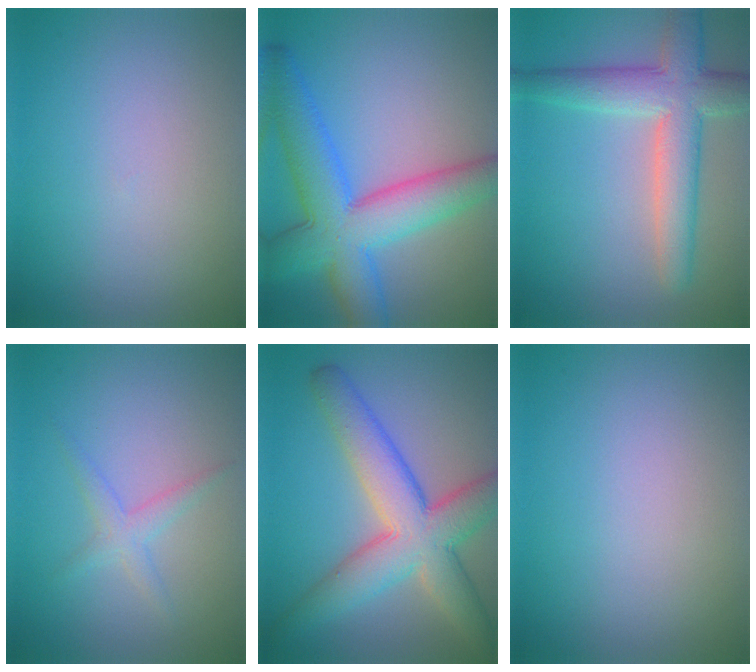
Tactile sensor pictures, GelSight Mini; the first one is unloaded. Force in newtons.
{"total": 8.9, "press": 8.9, "slide": 0.4}
{"total": 6.4, "press": 6.4, "slide": 0.3}
{"total": 1.8, "press": 1.8, "slide": 0.1}
{"total": 8.9, "press": 8.9, "slide": 0.5}
{"total": 0.0}